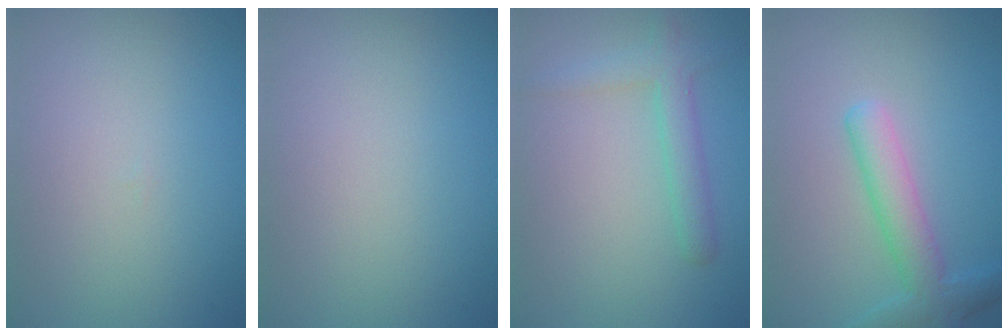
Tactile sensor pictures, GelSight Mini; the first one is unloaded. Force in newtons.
{"total": 0.0}
{"total": 2.7, "press": 2.7, "slide": 0.1}
{"total": 4.1, "press": 4.1, "slide": 0.1}